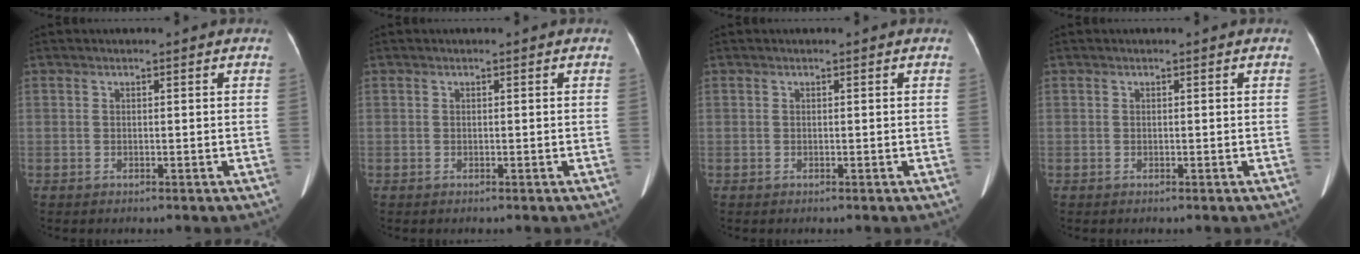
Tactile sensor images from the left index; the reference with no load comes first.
{"total": 0.0}
{"total": 0.0}
{"total": 0.0}